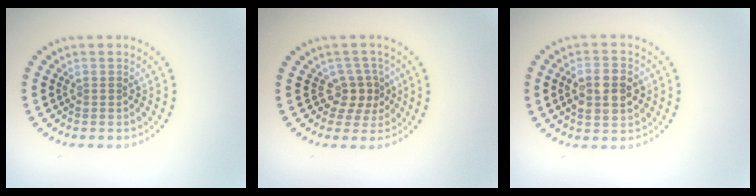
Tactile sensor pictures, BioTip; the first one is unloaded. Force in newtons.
{"total": 2.4, "press": 1.9, "slide": 1.5}
{"total": 4.3, "press": 4.3, "slide": 0.4}